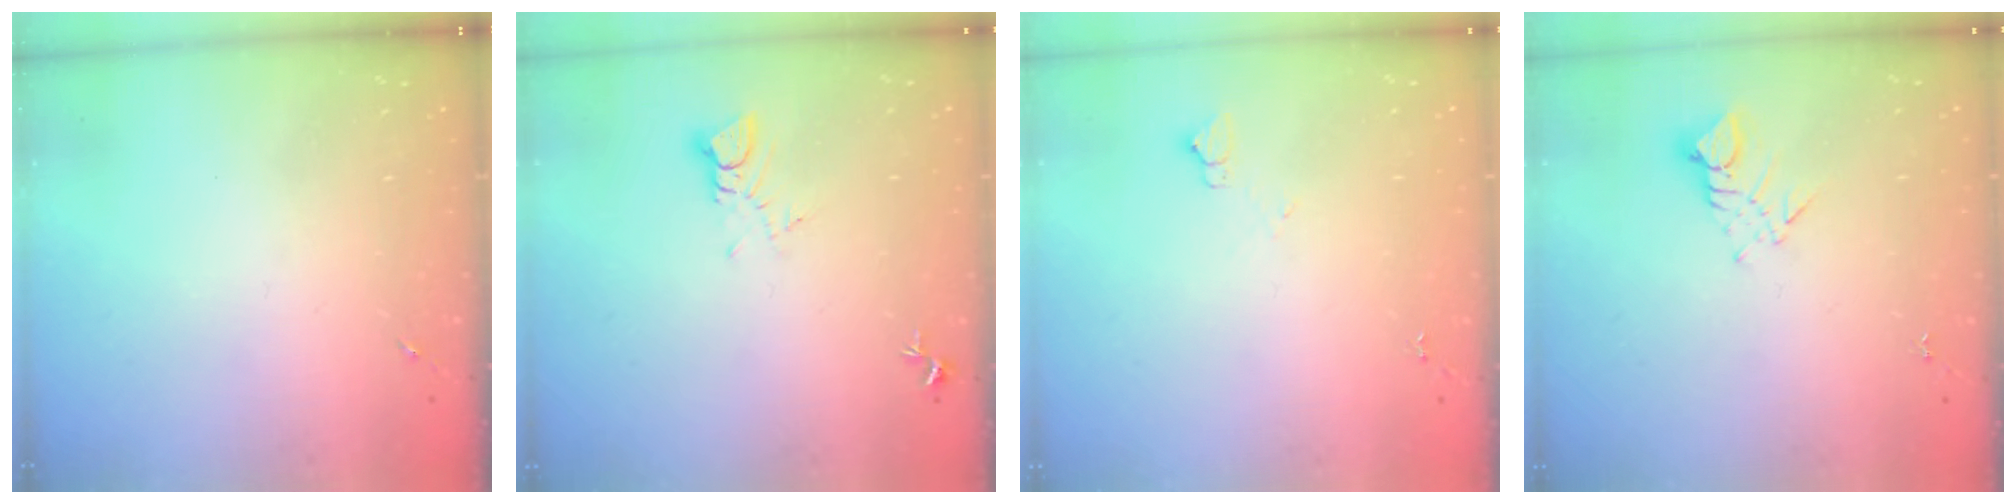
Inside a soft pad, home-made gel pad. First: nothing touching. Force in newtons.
{"total": 3.9, "press": 3.9, "slide": 0.2}
{"total": 3.6, "press": 3.6, "slide": 0.5}
{"total": 3.7, "press": 3.7, "slide": 0.2}